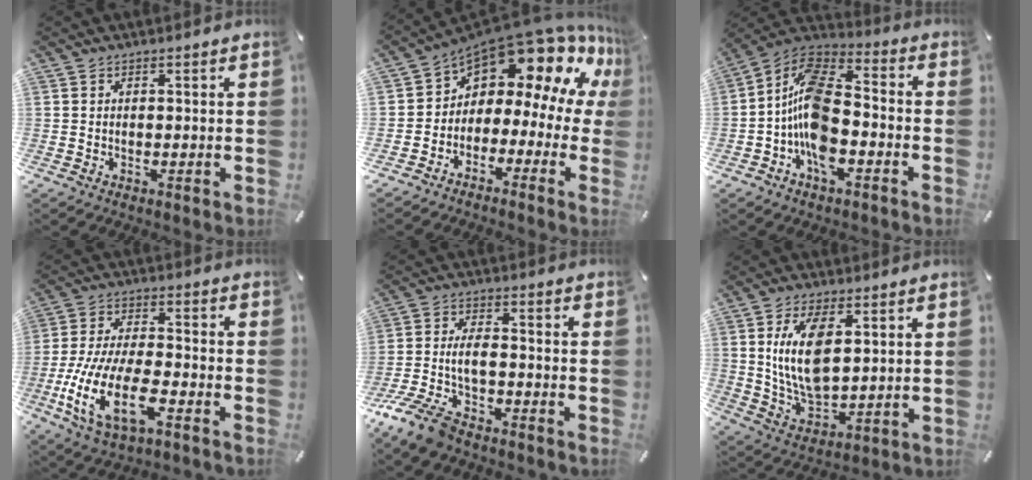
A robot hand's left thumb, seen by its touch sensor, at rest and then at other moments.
{"total": 13.3, "force": [9.5, 6.1, 7.1], "torque": [-0.111, -0.094, 0.156]}
{"total": 13.4, "force": [-4.8, 7.5, 10.0], "torque": [-0.217, 0.012, -0.091]}
{"total": 16.0, "force": [-7.4, 6.6, 12.6], "torque": [-0.275, 0.012, -0.130]}
{"total": 10.1, "force": [-5.7, 5.0, 6.6], "torque": [-0.151, 0.015, -0.111]}
{"total": 12.6, "force": [3.5, 6.8, 10.1], "torque": [-0.218, -0.013, 0.058]}